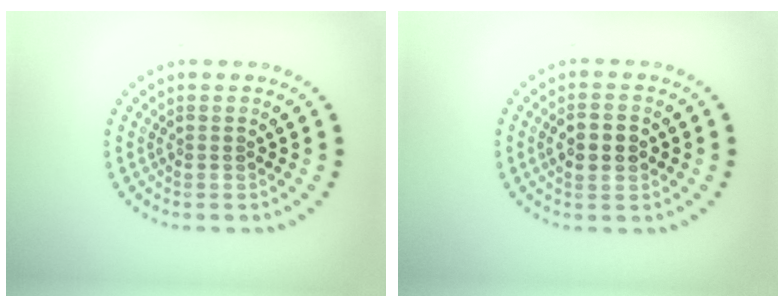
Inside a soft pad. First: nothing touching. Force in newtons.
{"total": 2.6, "press": 2.6, "slide": 0.1}